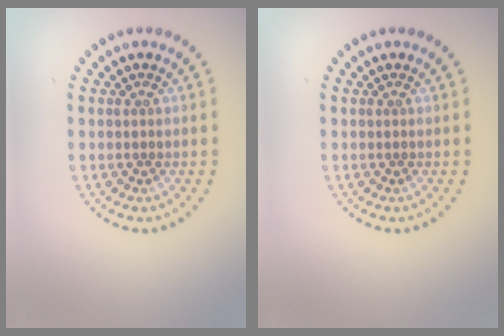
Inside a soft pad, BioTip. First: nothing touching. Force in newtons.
{"total": 0.0}